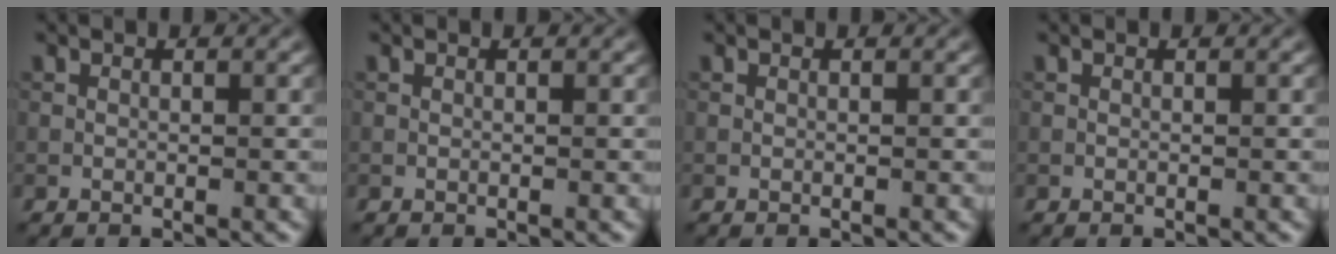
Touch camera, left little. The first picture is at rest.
{"total": 0.0}
{"total": 0.0}
{"total": 0.0}